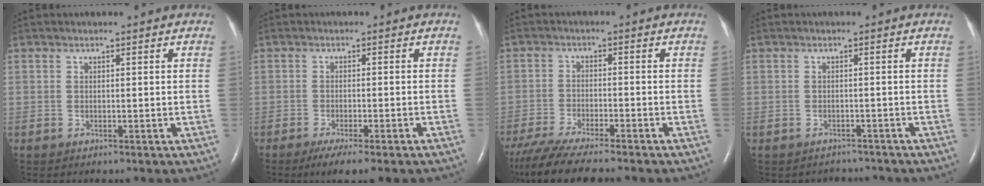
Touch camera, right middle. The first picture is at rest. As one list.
[{"total": 6.4, "force": [-4.6, 0.4, 4.5], "torque": [-0.063, -0.015, -0.065]}, {"total": 11.4, "force": [-9.8, 0.7, 5.9], "torque": [-0.095, -0.029, -0.156]}, {"total": 2.5, "force": [-2.3, 1.0, -0.6], "torque": [0.001, 0.004, -0.031]}]